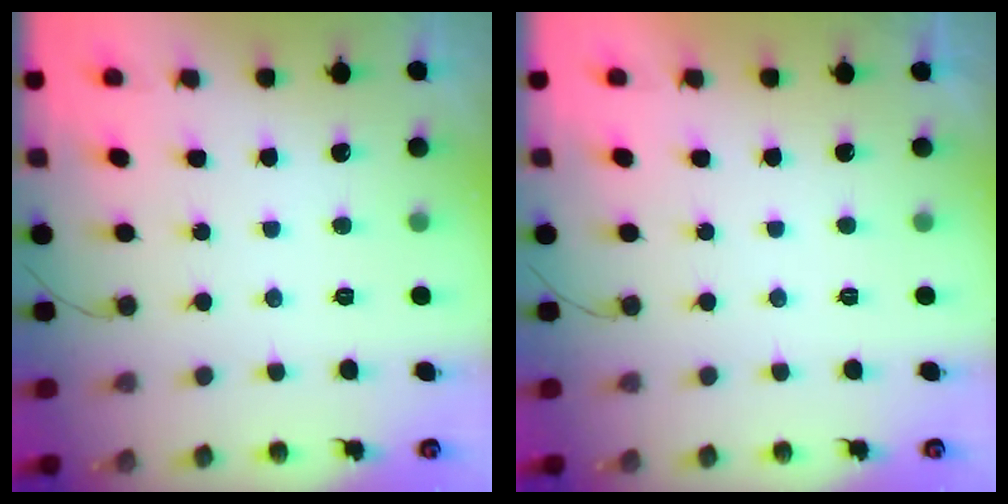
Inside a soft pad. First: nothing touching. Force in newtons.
{"total": 2.3, "press": 2.3, "slide": 0.4}